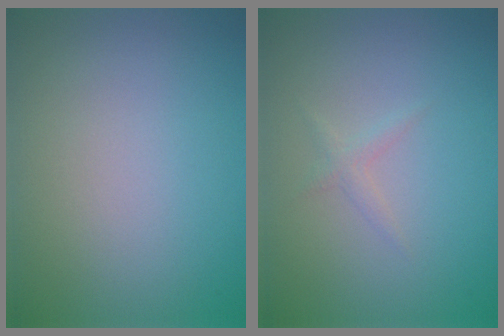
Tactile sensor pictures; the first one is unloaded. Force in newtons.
{"total": 0.8, "press": 0.8, "slide": 0.0}